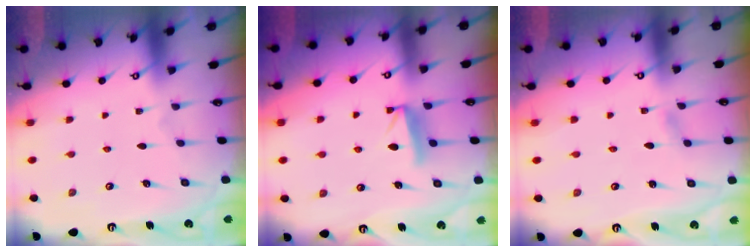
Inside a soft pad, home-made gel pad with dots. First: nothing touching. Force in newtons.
{"total": 7.7, "press": 7.7, "slide": 0.7}
{"total": 1.8, "press": 1.8, "slide": 0.2}